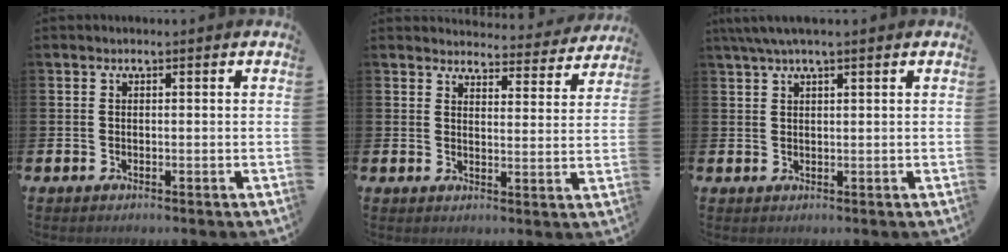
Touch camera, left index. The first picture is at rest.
{"total": 4.0, "force": [4.0, 0.6, 0.2], "torque": [-0.003, -0.033, 0.065]}
{"total": 3.0, "force": [2.3, 0.2, 1.9], "torque": [-0.047, 0.004, 0.043]}